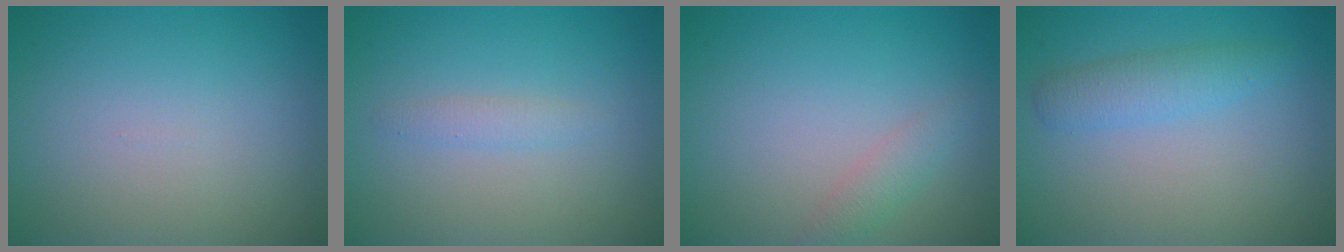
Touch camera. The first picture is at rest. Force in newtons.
{"total": 1.2, "press": 1.2, "slide": 0.1}
{"total": 1.5, "press": 1.5, "slide": 0.0}
{"total": 2.4, "press": 2.4, "slide": 0.1}